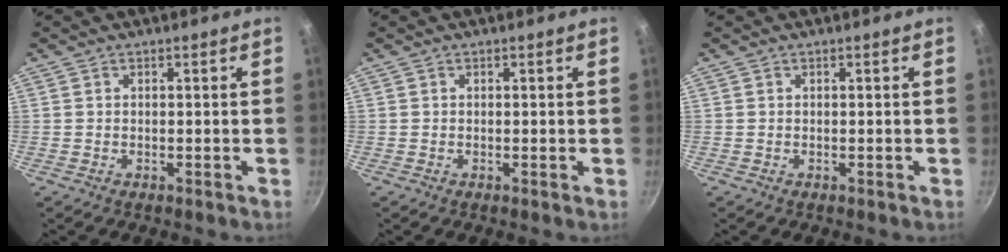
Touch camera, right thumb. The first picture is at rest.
{"total": 0.0}
{"total": 0.0}